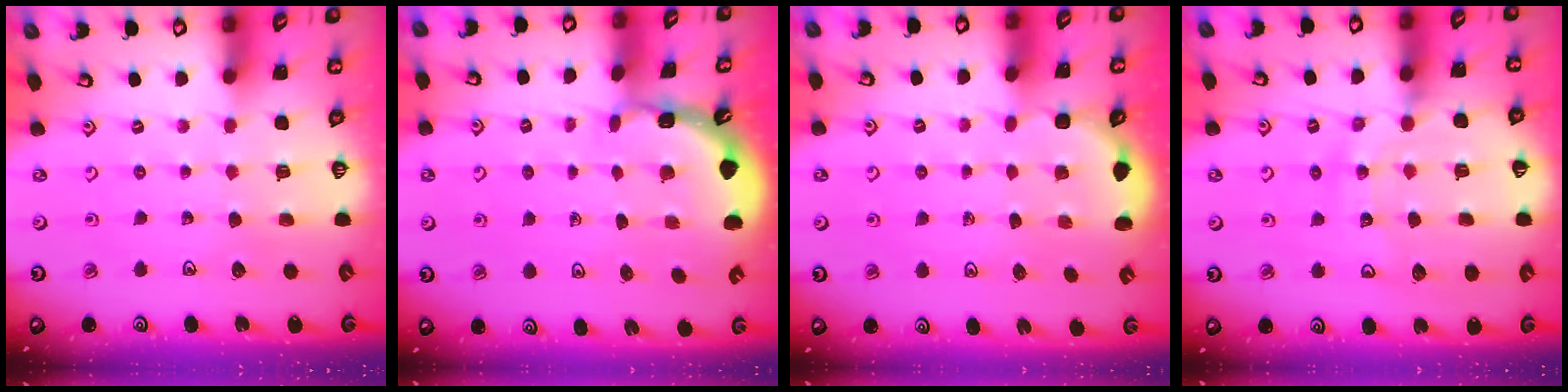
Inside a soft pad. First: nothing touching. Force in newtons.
{"total": 1.9, "press": 1.9, "slide": 0.1}
{"total": 2.5, "press": 2.2, "slide": 1.2}
{"total": 12.5, "press": 12.5, "slide": 1.3}